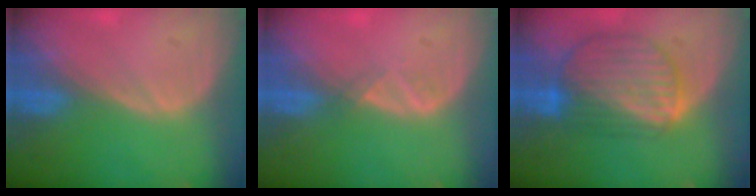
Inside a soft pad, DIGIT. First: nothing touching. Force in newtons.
{"total": 1.3, "press": 1.2, "slide": 0.7}
{"total": 9.3, "press": 7.9, "slide": 4.9}